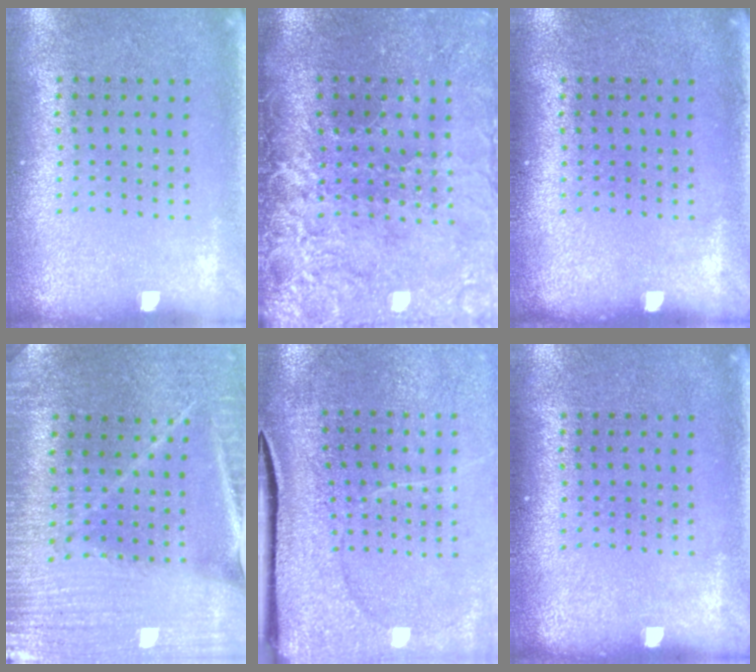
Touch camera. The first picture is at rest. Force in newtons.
{"total": 4.0, "press": 3.5, "slide": 2.0}
{"total": 0.0}
{"total": 2.0, "press": 2.0, "slide": 0.1}
{"total": 3.9, "press": 3.2, "slide": 2.3}
{"total": 0.0}